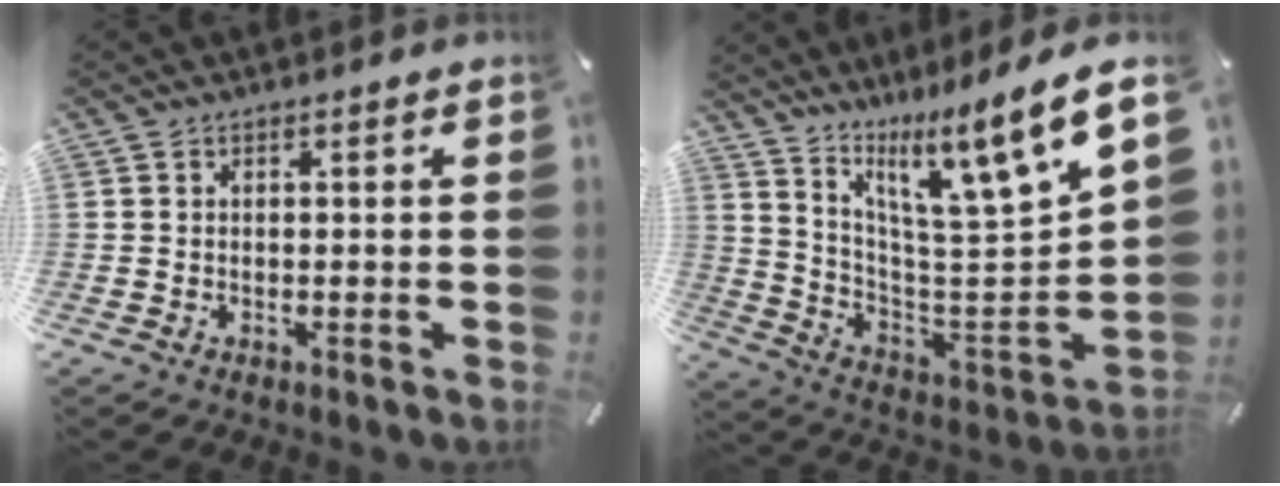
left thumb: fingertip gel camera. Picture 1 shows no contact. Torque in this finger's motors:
{"motor_torque": [2.61, 2.39, 1.38, -1.38, 0.22]}